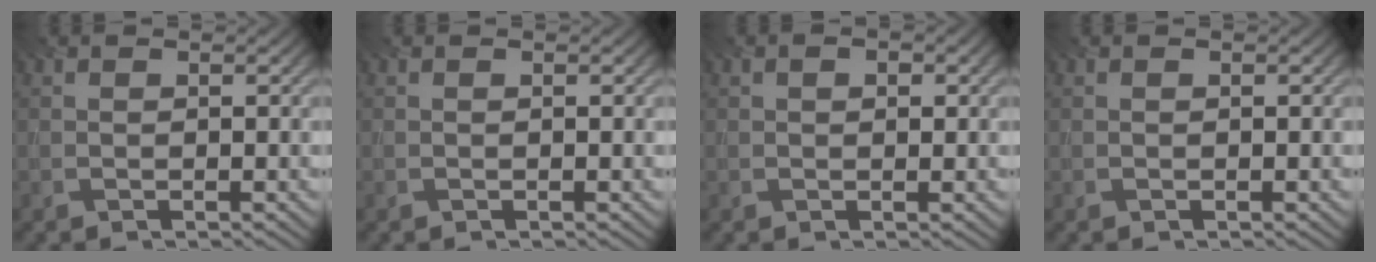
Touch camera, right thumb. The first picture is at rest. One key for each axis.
{"total": 0.0}
{"total": 1.6, "fx": 0.6, "fy": 1.0, "fz": 1.1, "tx": -0.016, "ty": -0.001, "tz": 0.009}
{"total": 0.0}